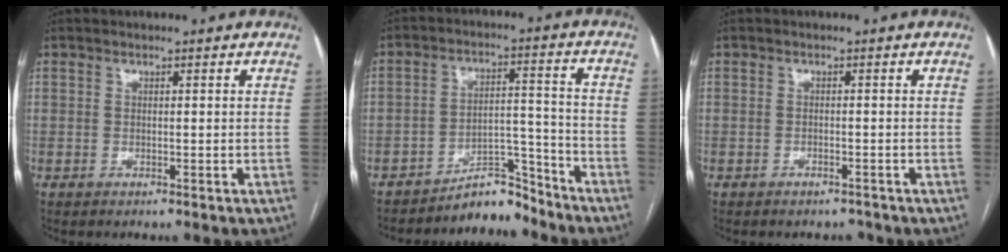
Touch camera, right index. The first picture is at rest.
{"total": 6.8, "force": [-6.4, 1.9, 0.9], "torque": [-0.002, 0.047, -0.104]}
{"total": 1.5, "force": [-1.4, 0.6, 0.0], "torque": [0.000, 0.001, -0.018]}